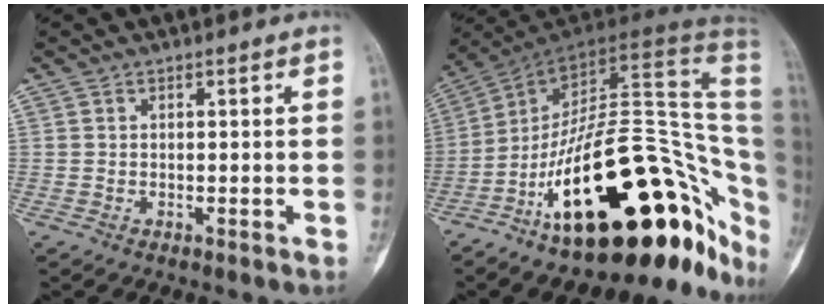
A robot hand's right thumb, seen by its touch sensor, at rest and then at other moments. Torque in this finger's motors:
{"motor_torque": [3.57, 1.44, 1.29, -1.48, 0.83]}